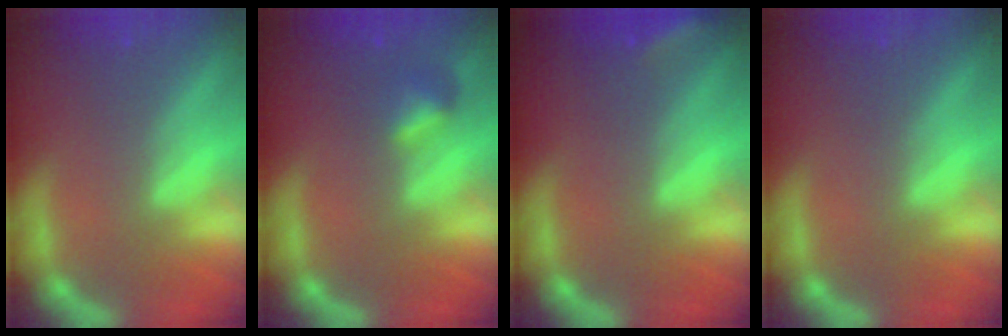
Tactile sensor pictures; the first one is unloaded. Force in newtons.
{"total": 1.9}
{"total": 2.9}
{"total": 0.0}